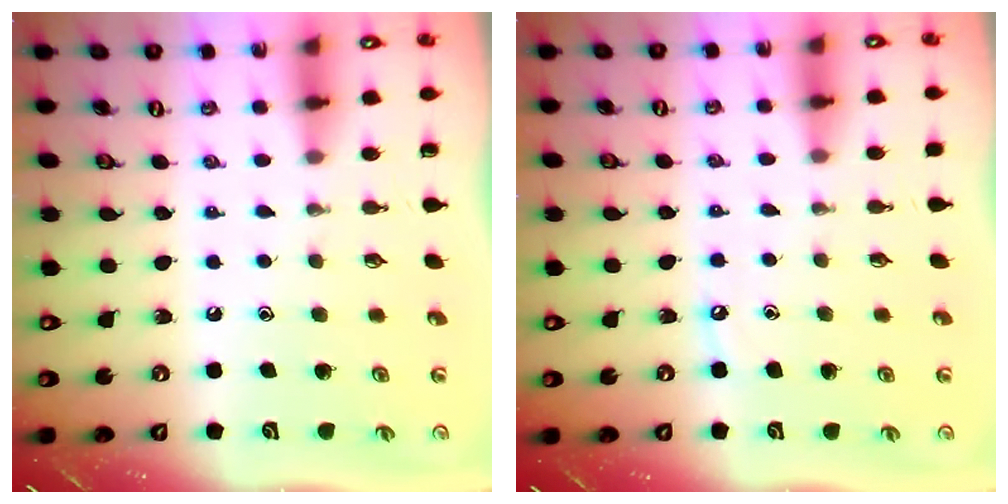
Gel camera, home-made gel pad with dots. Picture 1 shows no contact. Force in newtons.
{"total": 3.5, "press": 3.5, "slide": 0.5}